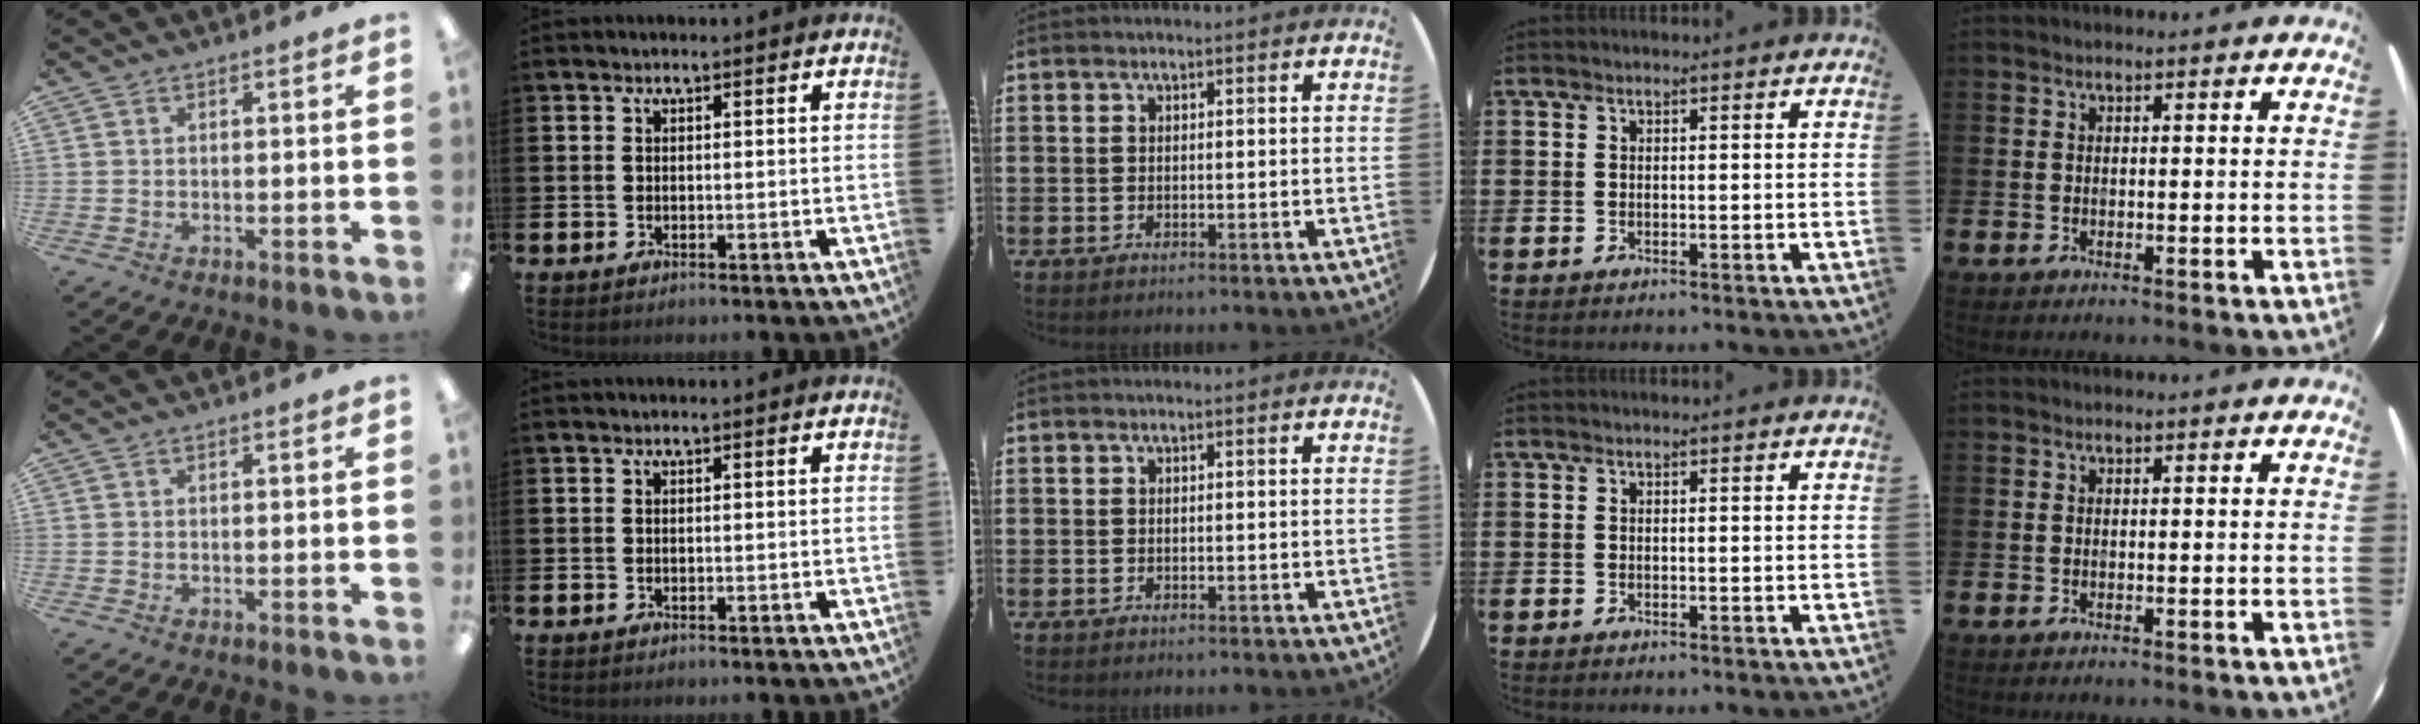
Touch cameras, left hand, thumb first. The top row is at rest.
{}